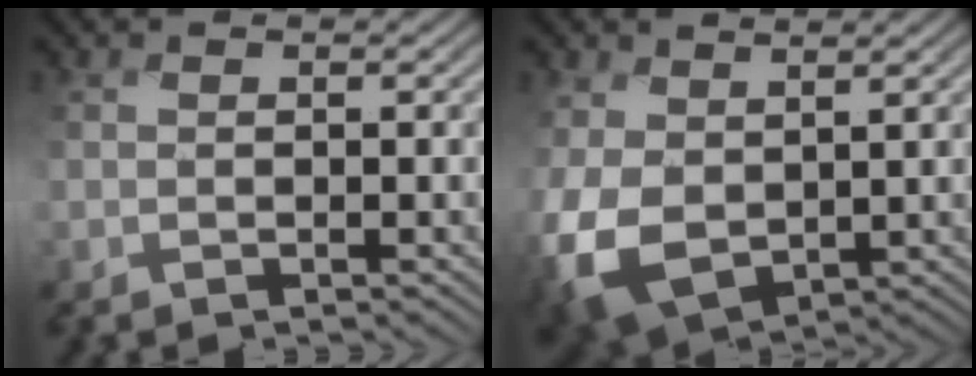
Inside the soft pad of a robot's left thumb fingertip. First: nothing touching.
{"total": 8.7, "force": [0.7, 6.3, 6.0], "torque": [-0.186, -0.016, 0.015]}